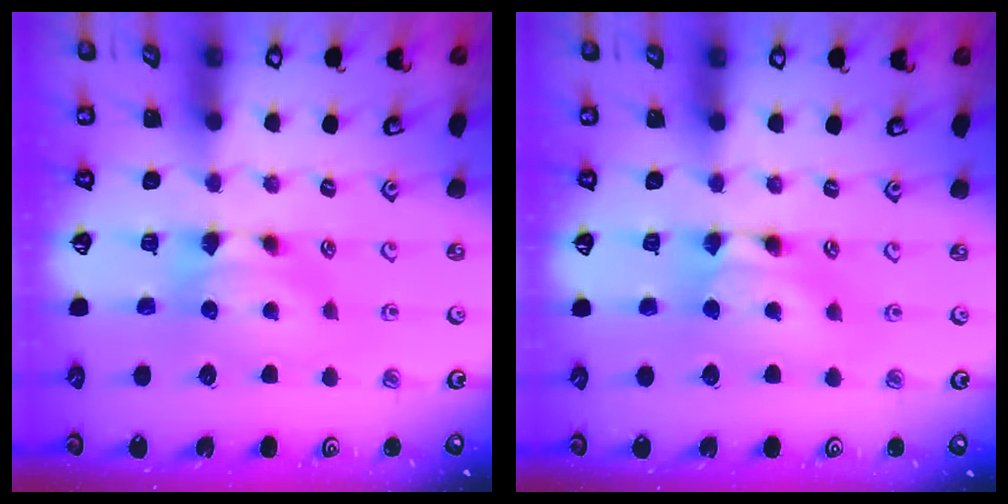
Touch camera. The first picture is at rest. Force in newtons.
{"total": 1.7, "press": 1.7, "slide": 0.1}